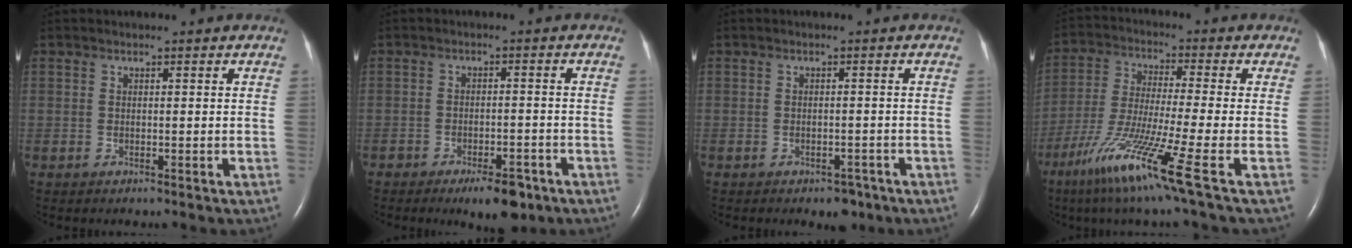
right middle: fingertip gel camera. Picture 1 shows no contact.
{"total": 6.0, "force": [-4.0, 2.3, 3.8], "torque": [-0.053, 0.000, -0.055]}
{"total": 2.7, "force": [-1.8, 1.6, 1.1], "torque": [-0.008, 0.004, -0.017]}
{"total": 14.0, "force": [-7.3, -1.5, 11.9], "torque": [-0.238, -0.044, -0.135]}